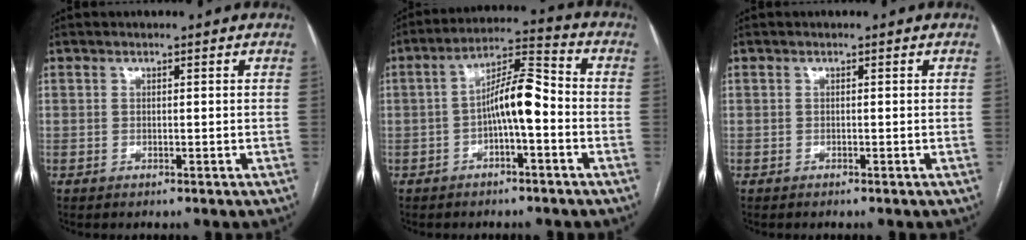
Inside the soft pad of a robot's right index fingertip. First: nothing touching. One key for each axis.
{"total": 8.3, "fx": -1.8, "fy": 1.8, "fz": 7.9, "tx": -0.139, "ty": 0.030, "tz": -0.032}
{"total": 0.0}